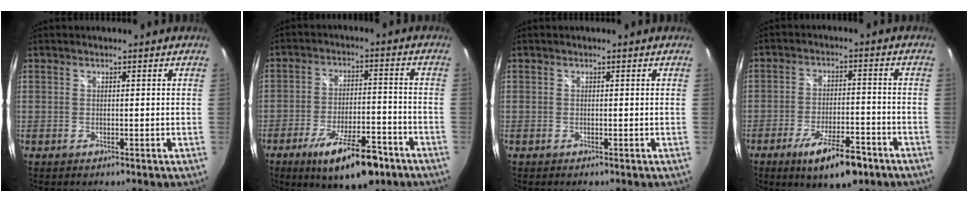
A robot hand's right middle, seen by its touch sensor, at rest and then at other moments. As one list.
[{"total": 14.3, "force": [-9.3, 4.3, 10.1], "torque": [-0.179, -0.017, -0.141]}, {"total": 0.0}, {"total": 11.1, "force": [-7.1, 3.2, 7.8], "torque": [-0.147, -0.015, -0.112]}]